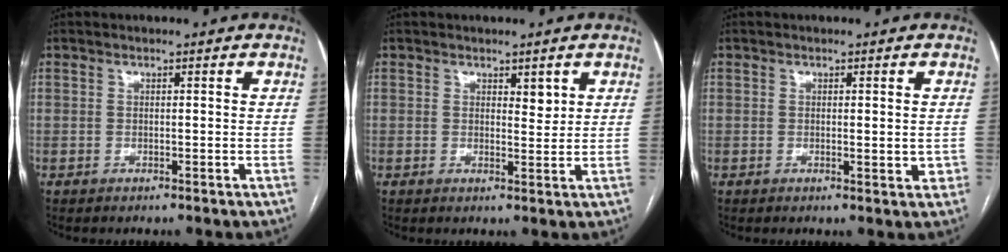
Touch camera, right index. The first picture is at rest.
{"total": 2.1, "force": [1.2, 0.9, 1.5], "torque": [-0.021, -0.005, 0.021]}
{"total": 2.2, "force": [-0.1, 0.8, 2.0], "torque": [-0.025, -0.003, 0.002]}